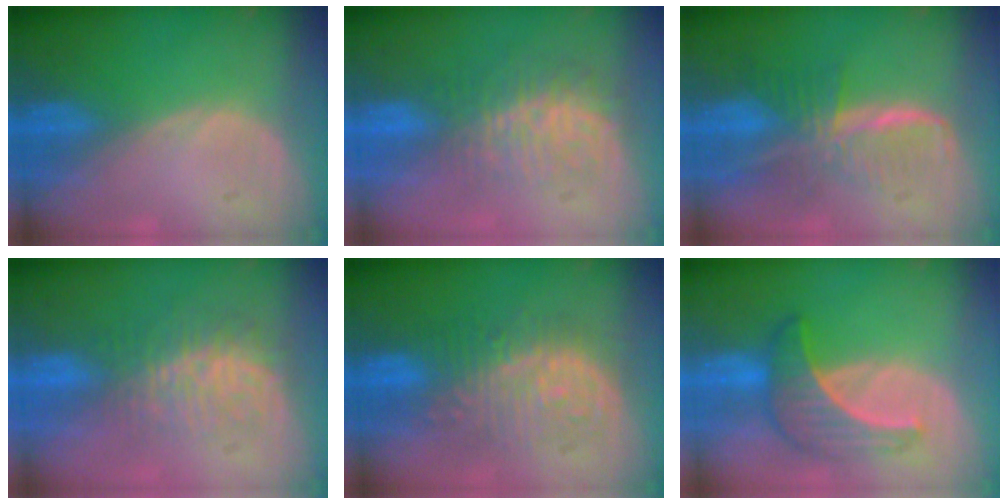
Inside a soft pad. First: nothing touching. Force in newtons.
{"total": 8.6, "press": 7.4, "slide": 4.4}
{"total": 8.1, "press": 7.0, "slide": 4.2}
{"total": 8.6, "press": 7.4, "slide": 4.4}
{"total": 9.0, "press": 9.0, "slide": 0.6}
{"total": 6.4, "press": 6.4, "slide": 0.8}